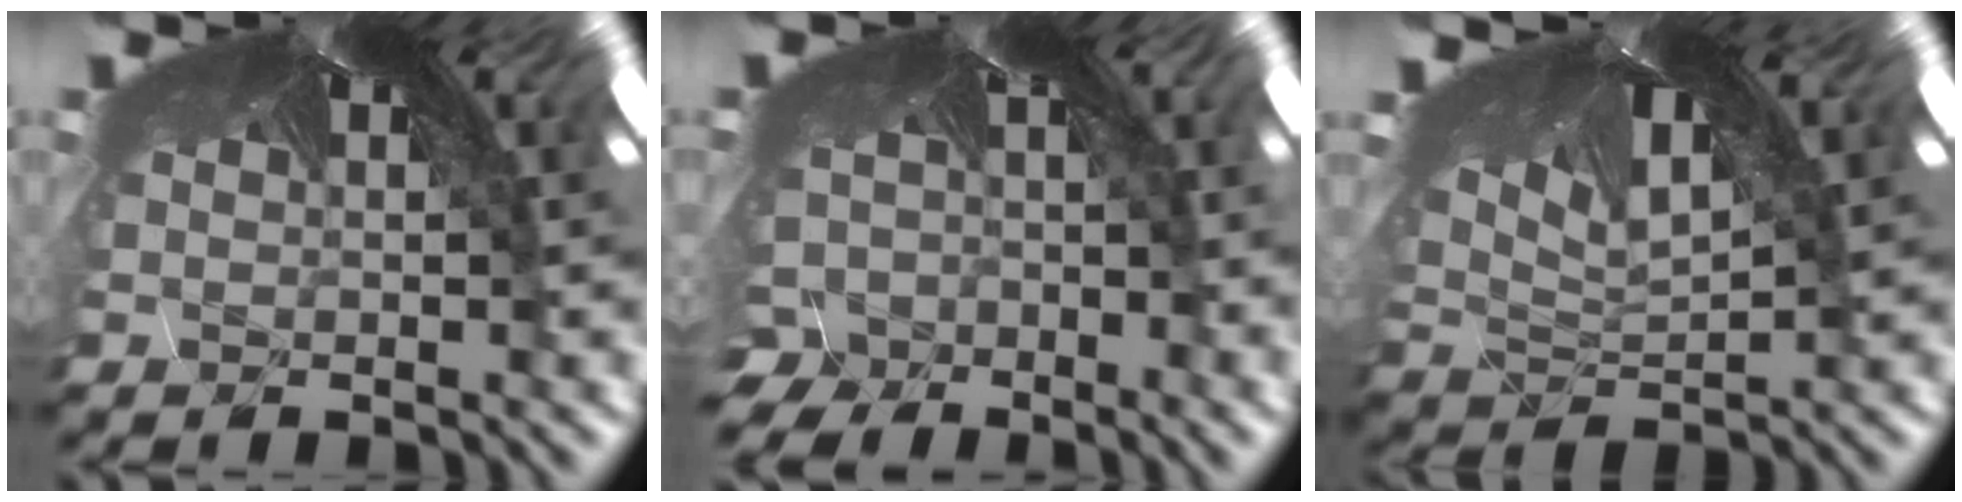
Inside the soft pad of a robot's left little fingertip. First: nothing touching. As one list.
[{"total": 7.3, "force": [-7.0, 2.1, 0.8], "torque": [-0.032, -0.074, -0.088]}, {"total": 2.5, "force": [-1.9, 1.4, 0.5], "torque": [-0.057, -0.028, -0.003]}]